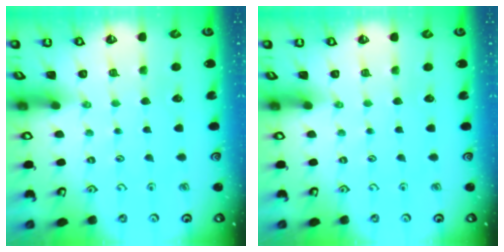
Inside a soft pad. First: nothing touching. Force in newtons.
{"total": 0.0}